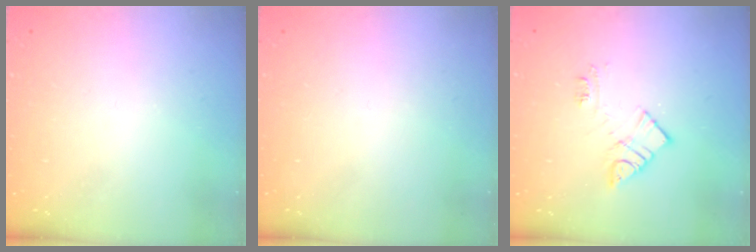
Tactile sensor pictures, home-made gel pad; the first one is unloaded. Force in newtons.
{"total": 1.5, "press": 1.5, "slide": 0.1}
{"total": 10.1, "press": 10.1, "slide": 0.6}